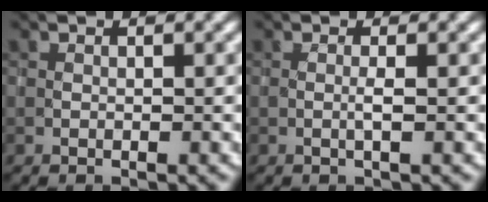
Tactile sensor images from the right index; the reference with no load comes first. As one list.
[{"total": 0.9, "force": [0.0, 0.0, 0.9], "torque": [-0.019, -0.001, -0.002]}]